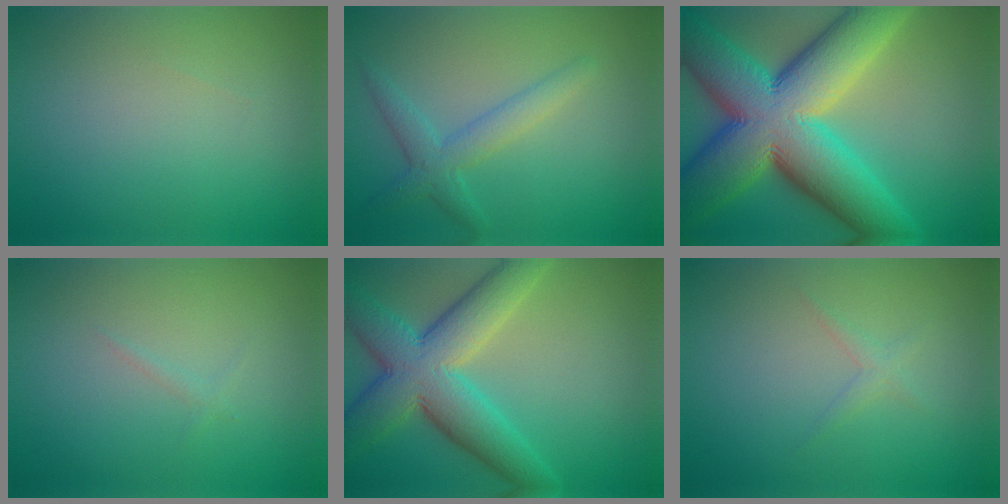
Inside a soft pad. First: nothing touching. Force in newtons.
{"total": 2.9, "press": 2.9, "slide": 0.1}
{"total": 18.0, "press": 18.0, "slide": 0.7}
{"total": 0.6, "press": 0.6, "slide": 0.1}
{"total": 9.4, "press": 9.3, "slide": 0.2}
{"total": 1.0, "press": 1.0, "slide": 0.0}